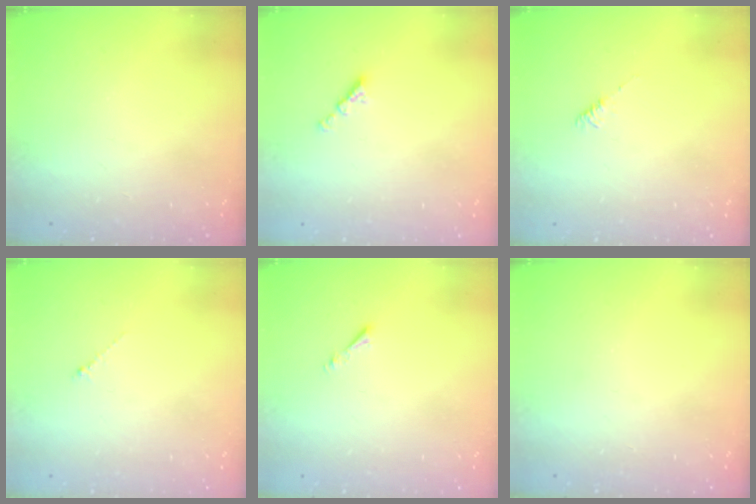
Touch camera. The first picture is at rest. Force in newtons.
{"total": 2.1, "press": 2.1, "slide": 0.4}
{"total": 2.0, "press": 1.9, "slide": 0.4}
{"total": 0.6, "press": 0.5, "slide": 0.3}
{"total": 0.8, "press": 0.7, "slide": 0.3}
{"total": 0.0}